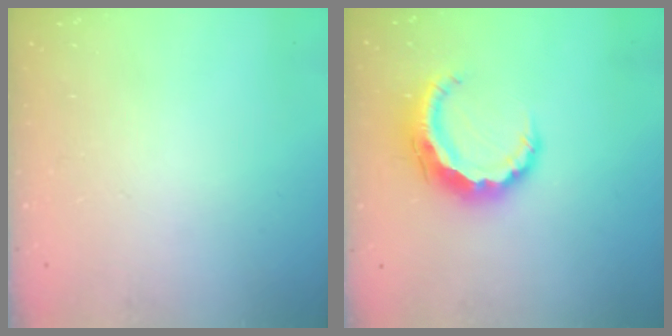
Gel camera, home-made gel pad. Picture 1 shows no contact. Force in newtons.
{"total": 9.3, "press": 9.3, "slide": 1.2}